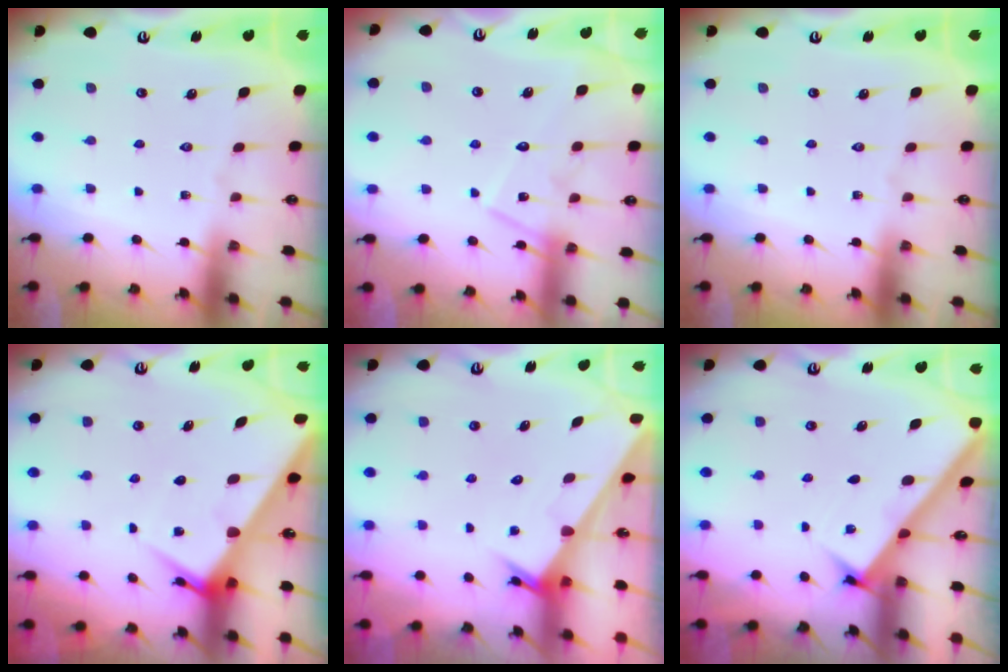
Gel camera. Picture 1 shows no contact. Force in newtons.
{"total": 12.3, "press": 12.3, "slide": 1.0}
{"total": 0.0}
{"total": 5.5, "press": 5.5, "slide": 0.5}
{"total": 2.3, "press": 2.3, "slide": 0.1}
{"total": 2.7, "press": 2.7, "slide": 0.3}